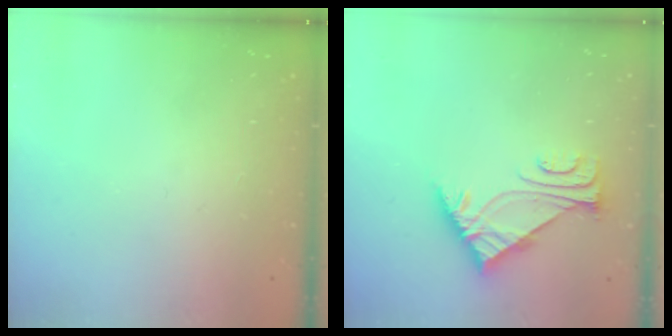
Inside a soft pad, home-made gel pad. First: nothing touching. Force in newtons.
{"total": 6.0, "press": 5.9, "slide": 1.0}